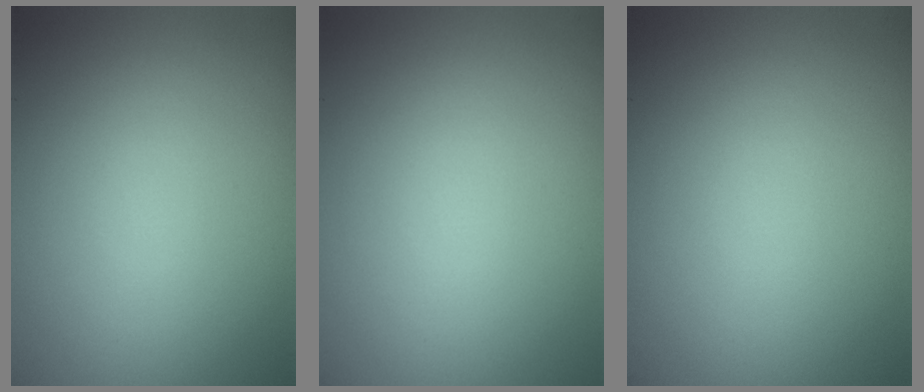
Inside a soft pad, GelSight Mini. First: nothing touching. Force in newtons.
{"total": 0.0}
{"total": 0.0}